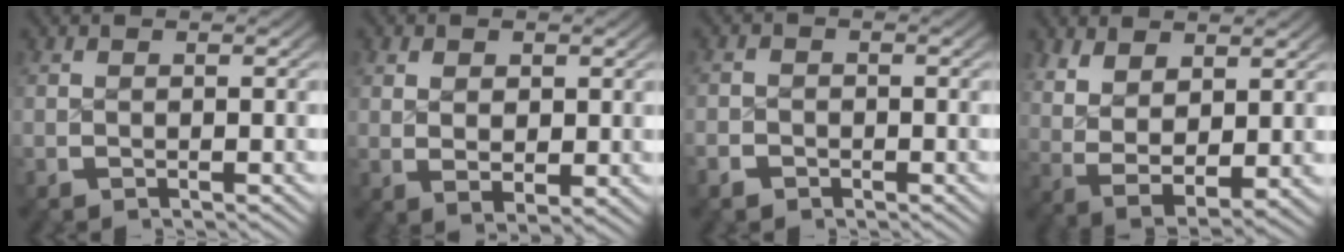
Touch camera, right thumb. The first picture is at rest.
{"total": 2.7, "force": [0.6, 1.6, 2.1], "torque": [-0.037, -0.013, 0.022]}
{"total": 1.7, "force": [-1.1, 1.3, 0.2], "torque": [-0.001, -0.004, -0.023]}
{"total": 8.3, "force": [-0.1, 5.7, 6.0], "torque": [-0.143, -0.048, 0.026]}